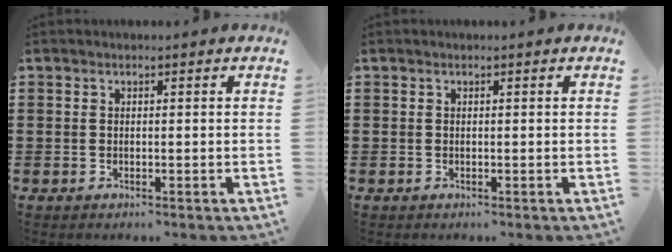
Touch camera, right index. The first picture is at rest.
{"total": 0.0}